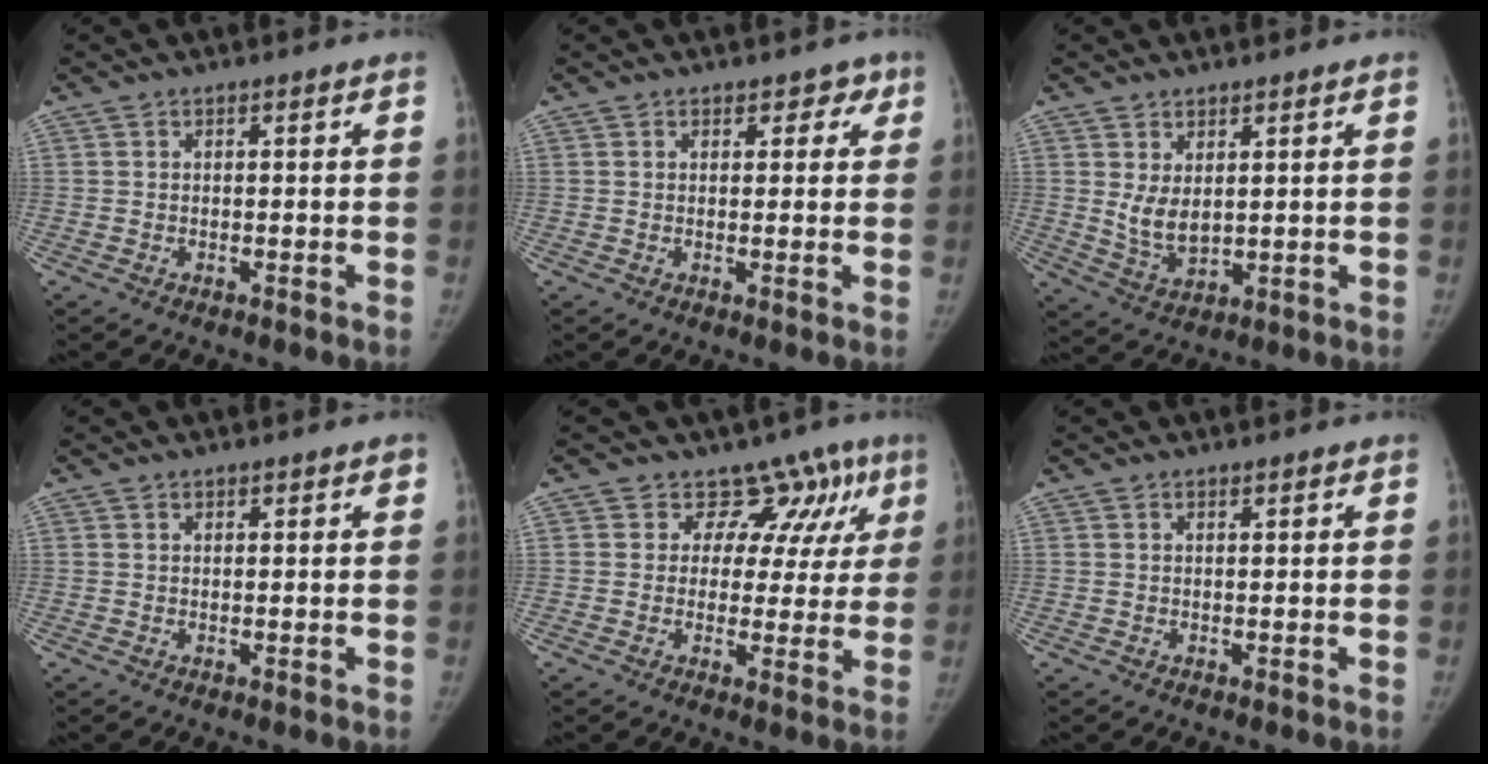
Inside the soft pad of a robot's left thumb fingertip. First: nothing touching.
{"total": 3.1, "force": [1.8, 2.2, 1.2], "torque": [0.018, -0.006, 0.018]}
{"total": 5.6, "force": [1.6, 3.2, 4.3], "torque": [-0.068, -0.020, 0.044]}
{"total": 1.3, "force": [0.9, 0.7, 0.6], "torque": [0.005, -0.003, 0.010]}
{"total": 9.7, "force": [6.0, 7.4, 2.0], "torque": [0.027, -0.018, 0.058]}
{"total": 0.7, "force": [0.5, 0.2, 0.4], "torque": [-0.006, -0.003, 0.009]}